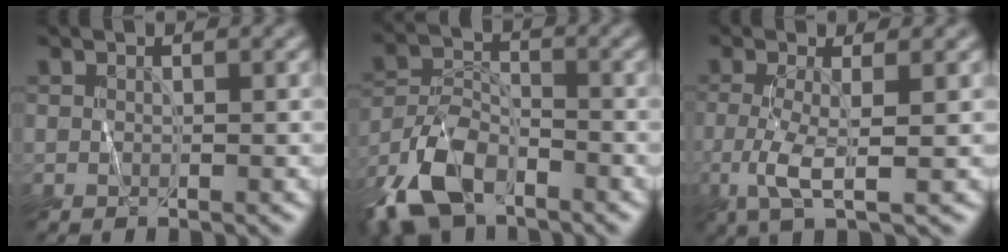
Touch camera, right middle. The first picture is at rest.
{"total": 7.1, "force": [-5.4, 3.0, 3.5], "torque": [-0.078, 0.002, -0.115]}
{"total": 3.3, "force": [-1.1, 0.2, 3.1], "torque": [-0.074, -0.005, -0.024]}